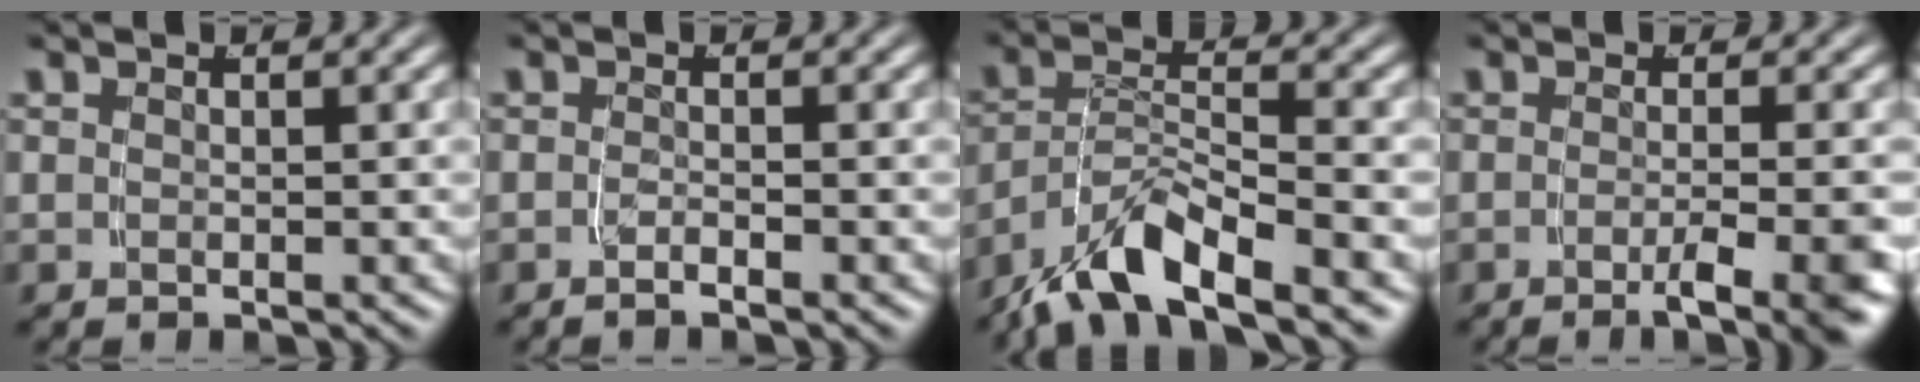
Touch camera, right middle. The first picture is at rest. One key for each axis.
{"total": 1.3, "fx": -1.1, "fy": -0.5, "fz": 0.5, "tx": -0.016, "ty": -0.006, "tz": -0.018}
{"total": 6.7, "fx": -4.8, "fy": 2.4, "fz": 3.9, "tx": -0.073, "ty": -0.016, "tz": -0.075}
{"total": 4.8, "fx": -3.1, "fy": 0.0, "fz": 3.7, "tx": -0.041, "ty": -0.009, "tz": -0.049}